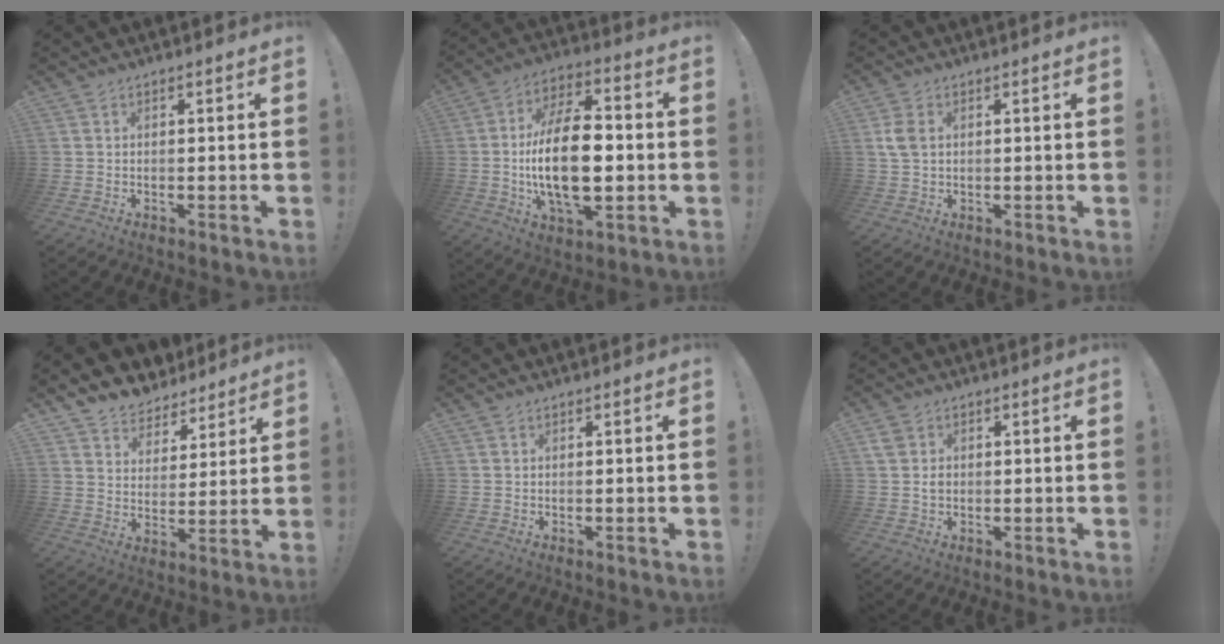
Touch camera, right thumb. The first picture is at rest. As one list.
[{"total": 20.9, "force": [-2.3, 10.6, 17.9], "torque": [-0.324, -0.004, -0.044]}, {"total": 4.4, "force": [1.0, 3.0, 3.0], "torque": [-0.066, -0.001, 0.018]}, {"total": 6.9, "force": [5.3, 4.4, 0.7], "torque": [-0.017, -0.052, 0.106]}, {"total": 0.0}, {"total": 2.7, "force": [0.4, 2.3, 1.4], "torque": [-0.012, -0.004, 0.006]}]